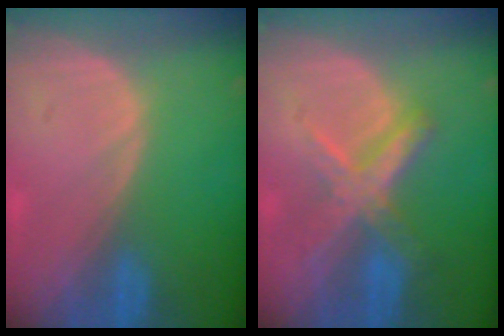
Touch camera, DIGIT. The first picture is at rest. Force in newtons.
{"total": 7.3, "press": 6.2, "slide": 3.8}